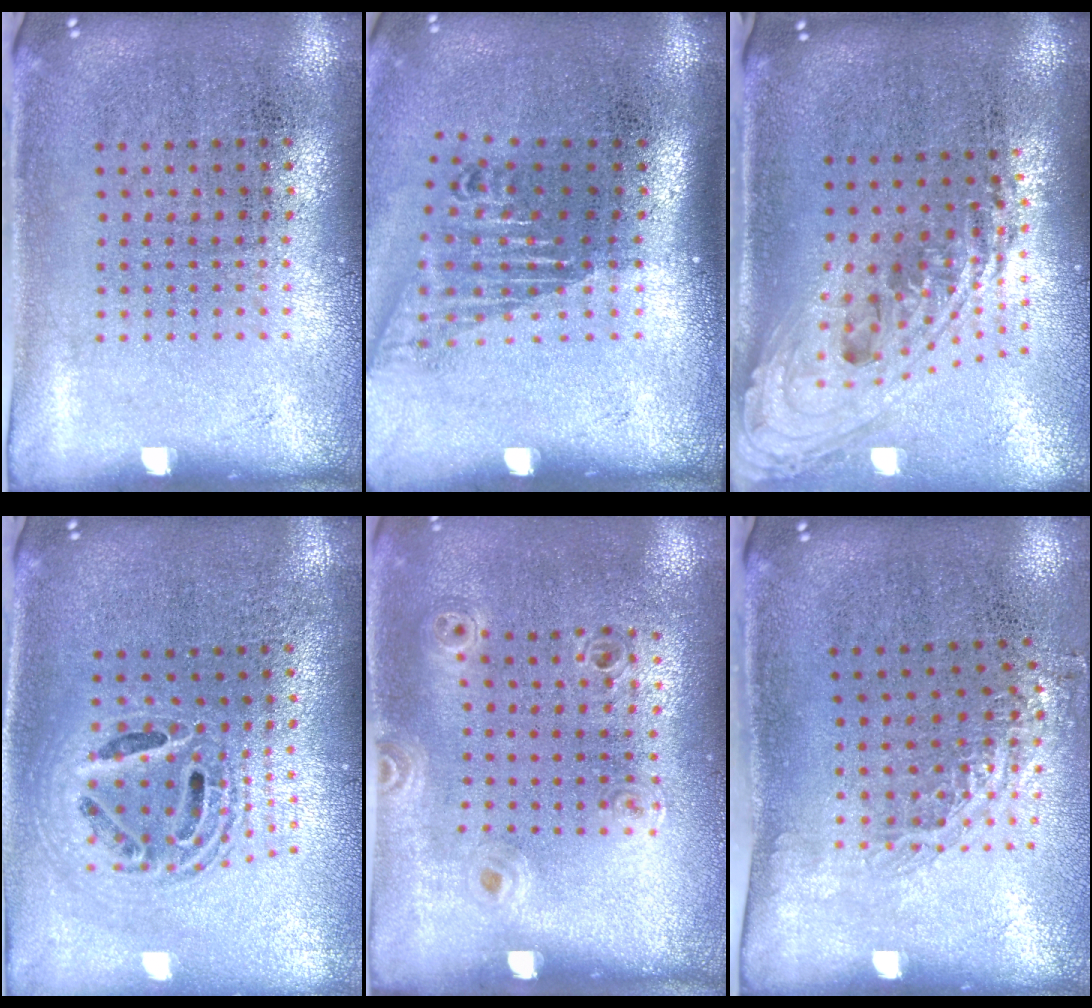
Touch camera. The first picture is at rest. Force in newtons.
{"total": 1.7, "press": 1.3, "slide": 1.2}
{"total": 2.3, "press": 1.7, "slide": 1.6}
{"total": 1.9, "press": 1.5, "slide": 1.2}
{"total": 0.9, "press": 0.8, "slide": 0.3}
{"total": 1.1, "press": 0.8, "slide": 0.6}